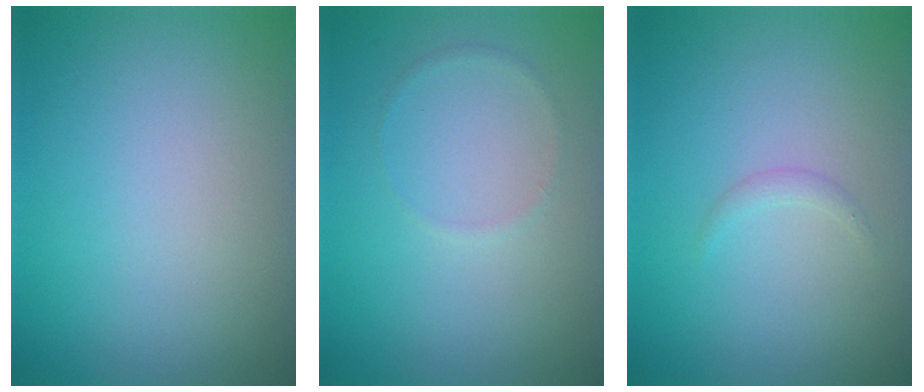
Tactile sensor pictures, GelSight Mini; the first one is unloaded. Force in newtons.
{"total": 0.5, "press": 0.5, "slide": 0.1}
{"total": 0.6, "press": 0.6, "slide": 0.0}